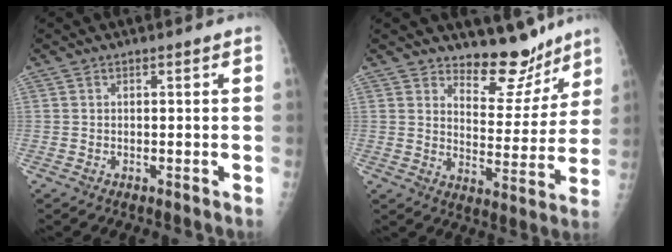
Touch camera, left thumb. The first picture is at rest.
{"total": 10.5, "force": [9.2, 4.4, 2.6], "torque": [0.005, -0.082, 0.137]}